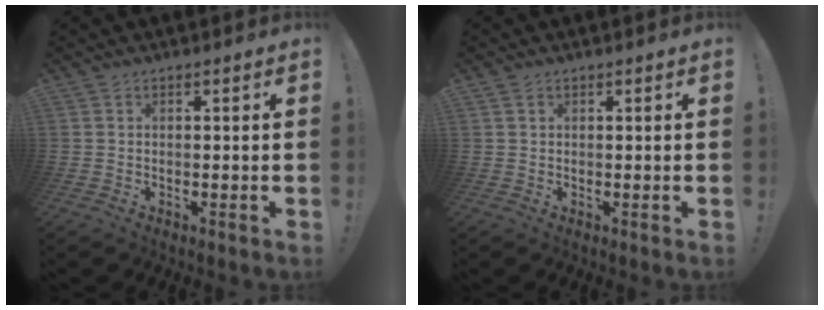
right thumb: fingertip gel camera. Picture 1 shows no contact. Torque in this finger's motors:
{"motor_torque": [-0.26, -0.36, -0.38, 0.22, -0.02]}